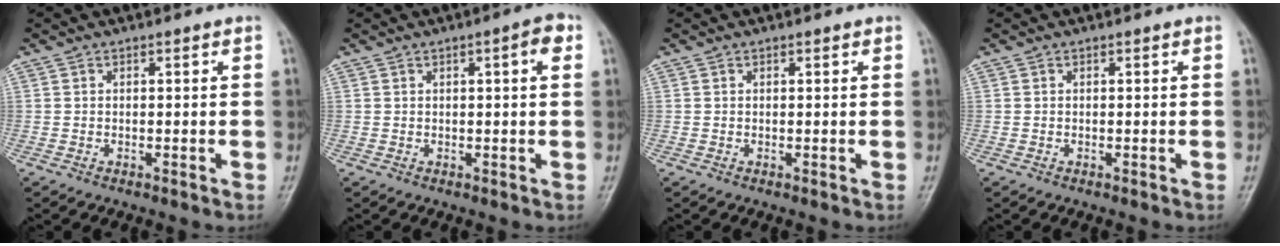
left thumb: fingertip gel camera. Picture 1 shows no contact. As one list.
[{"total": 3.5, "force": [1.2, 0.7, 3.2], "torque": [-0.042, 0.004, 0.015]}, {"total": 0.5, "force": [0.4, 0.2, 0.3], "torque": [-0.006, -0.002, 0.004]}, {"total": 0.0}]